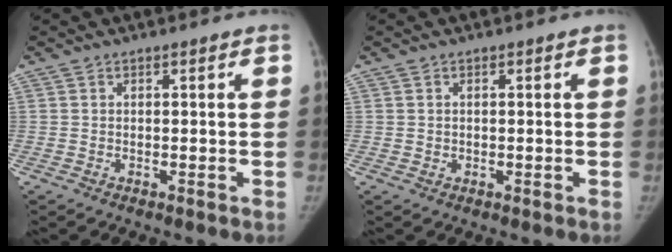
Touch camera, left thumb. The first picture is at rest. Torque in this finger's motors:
{"motor_torque": [-0.50, -0.07, -0.15, 0.14, -0.02]}